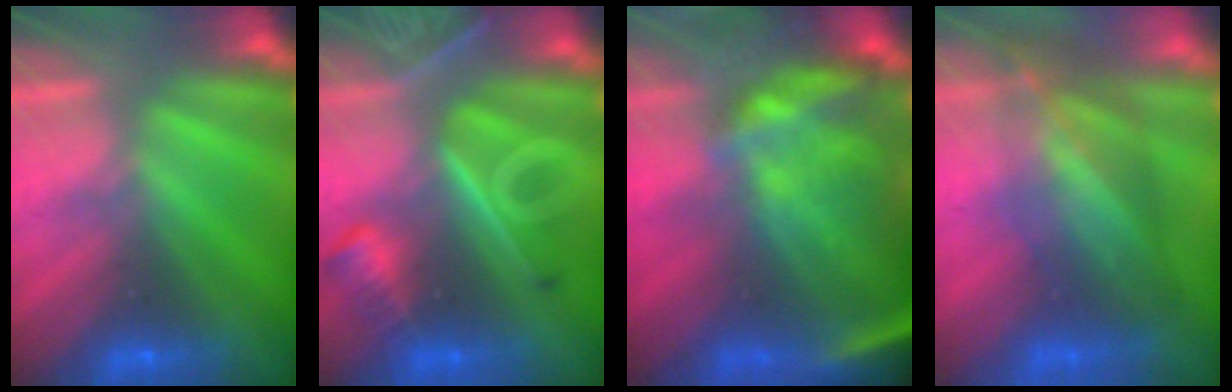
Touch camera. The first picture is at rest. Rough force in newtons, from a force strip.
{"total": 7.1}
{"total": 11.1}
{"total": 6.9}